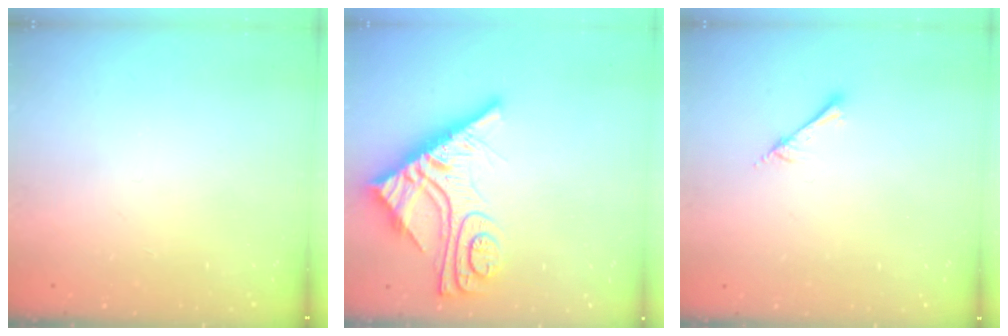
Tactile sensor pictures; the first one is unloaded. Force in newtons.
{"total": 13.9, "press": 13.8, "slide": 1.4}
{"total": 2.4, "press": 2.4, "slide": 0.2}